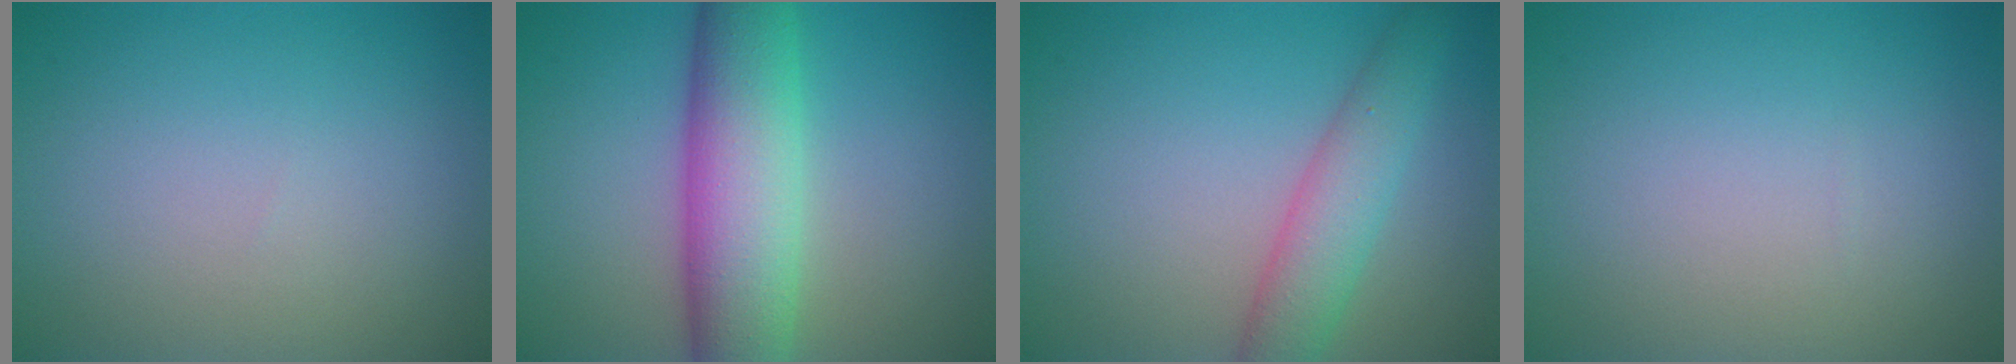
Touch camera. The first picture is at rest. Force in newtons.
{"total": 8.9, "press": 8.9, "slide": 0.4}
{"total": 4.1, "press": 4.1, "slide": 0.2}
{"total": 0.0}